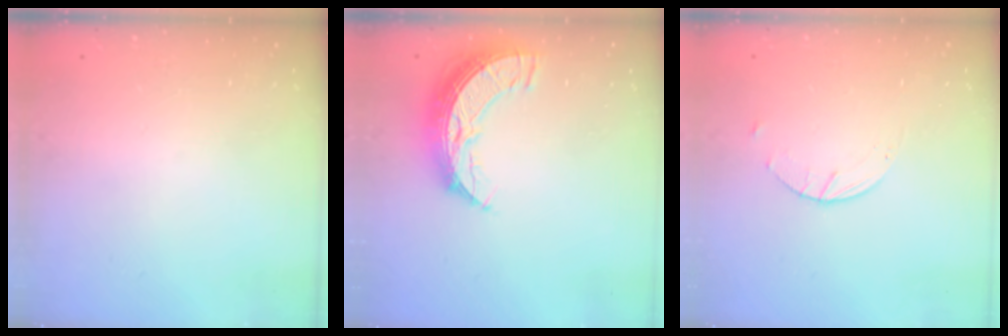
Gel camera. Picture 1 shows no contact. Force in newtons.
{"total": 10.9, "press": 10.9, "slide": 0.9}
{"total": 2.6, "press": 2.6, "slide": 0.4}